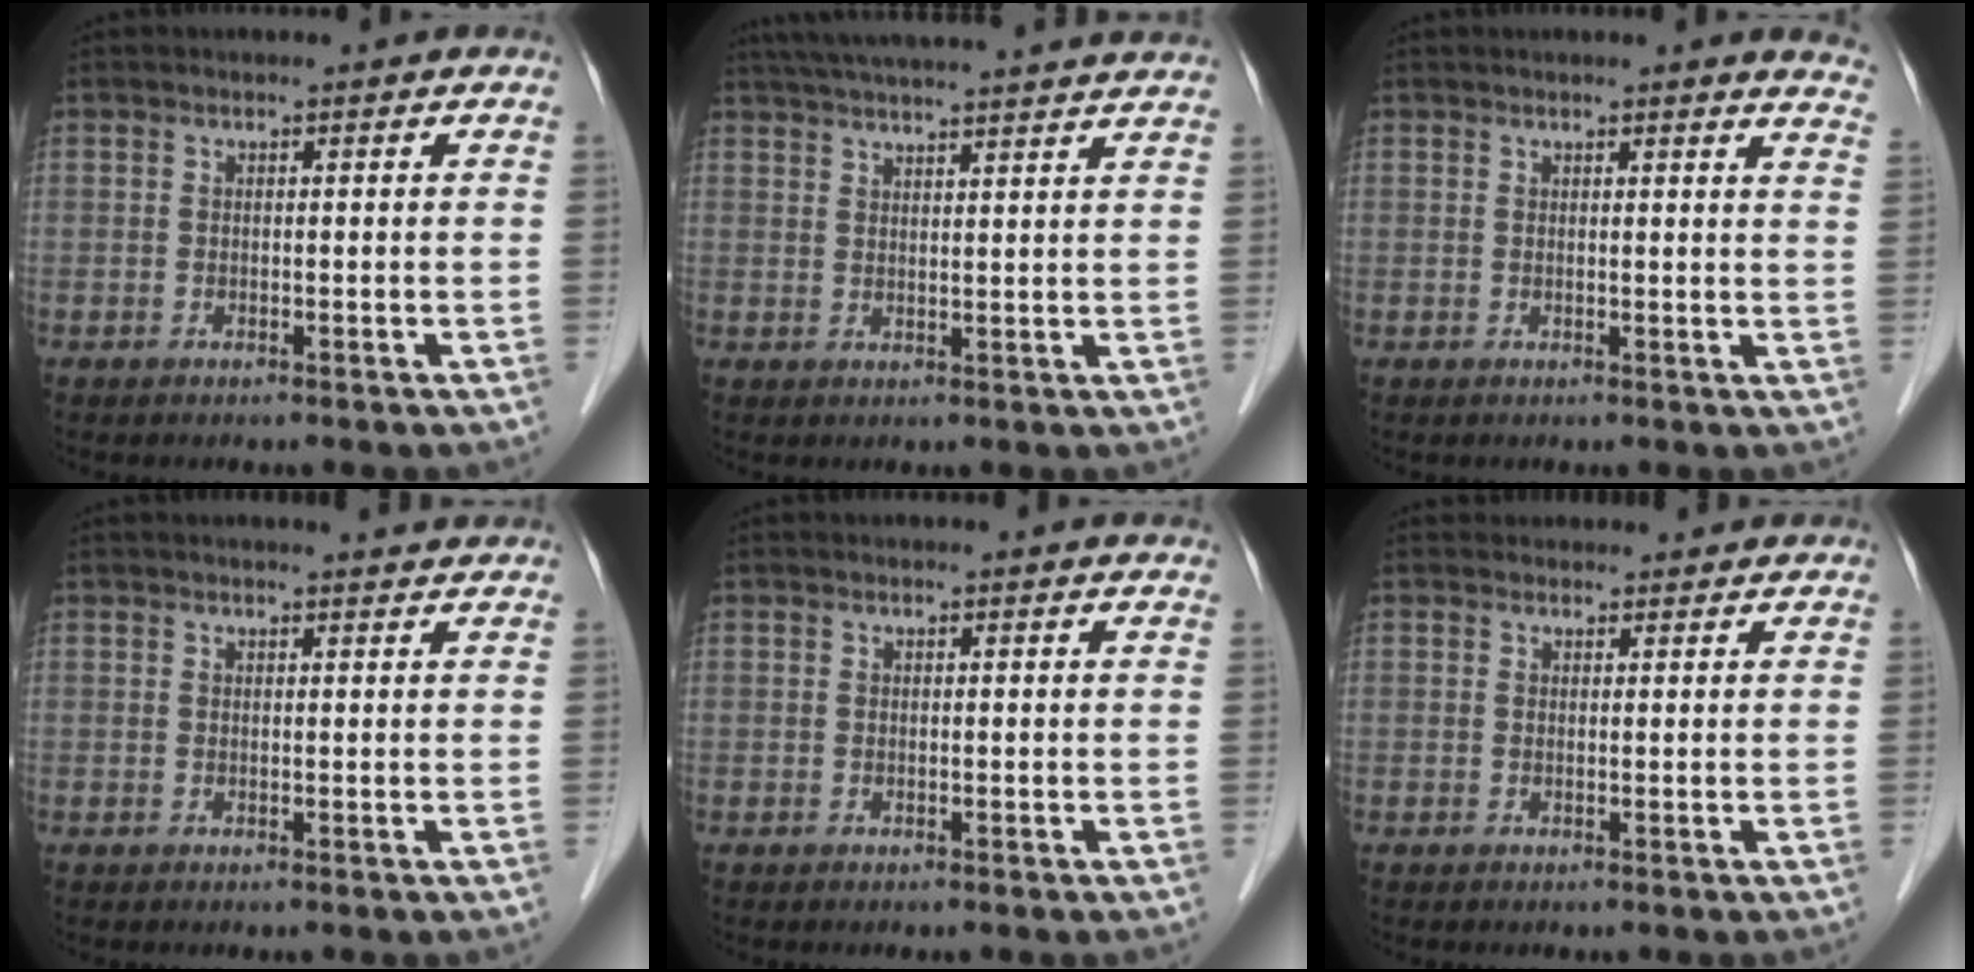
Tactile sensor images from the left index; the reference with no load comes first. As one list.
[{"total": 20.6, "force": [18.8, 0.4, 8.5], "torque": [-0.142, 0.020, 0.249]}, {"total": 7.4, "force": [7.0, 0.4, 2.5], "torque": [-0.012, -0.021, 0.047]}, {"total": 3.4, "force": [3.3, 0.0, 0.9], "torque": [-0.016, 0.007, 0.033]}, {"total": 2.7, "force": [2.6, 0.2, 0.6], "torque": [-0.012, 0.007, 0.020]}, {"total": 3.1, "force": [2.8, 1.2, -0.3], "torque": [0.008, 0.018, 0.029]}]